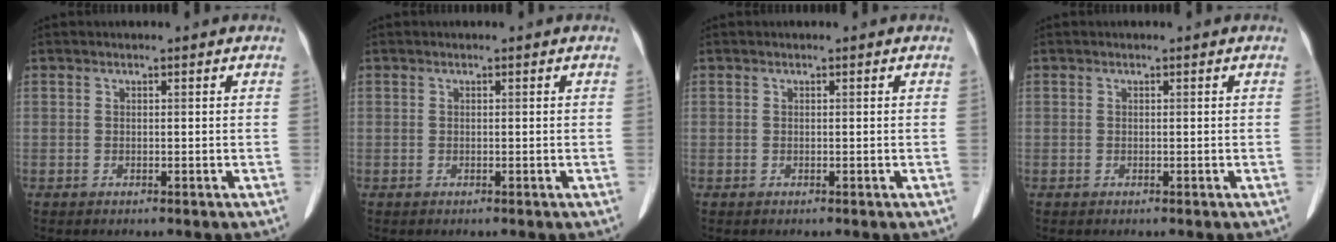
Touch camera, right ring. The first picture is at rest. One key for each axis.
{"total": 0.0}
{"total": 0.0}
{"total": 0.0}